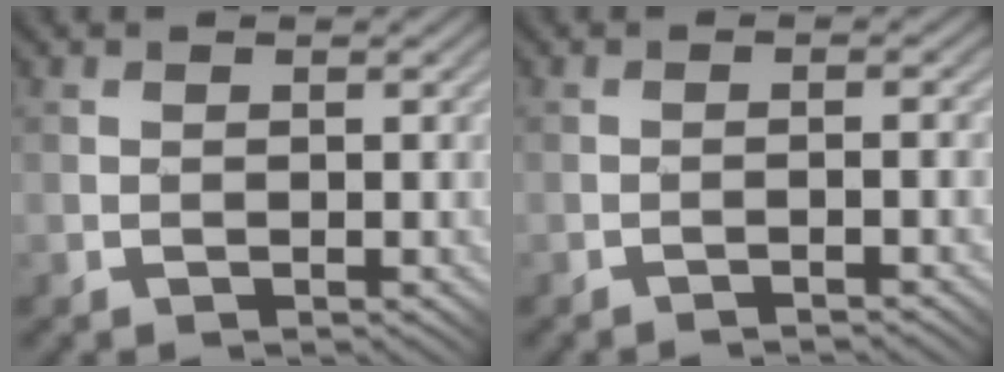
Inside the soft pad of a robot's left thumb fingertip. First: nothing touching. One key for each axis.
{"total": 2.3, "fx": -1.3, "fy": -0.4, "fz": 1.9, "tx": -0.026, "ty": 0.012, "tz": -0.023}